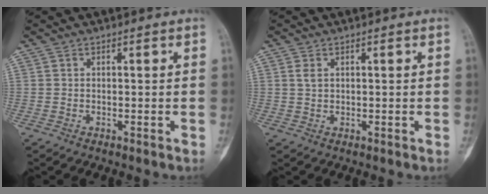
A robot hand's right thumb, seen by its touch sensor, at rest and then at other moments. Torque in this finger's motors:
{"motor_torque": [0.34, 0.05, 0.18, 0.18, 0.07]}